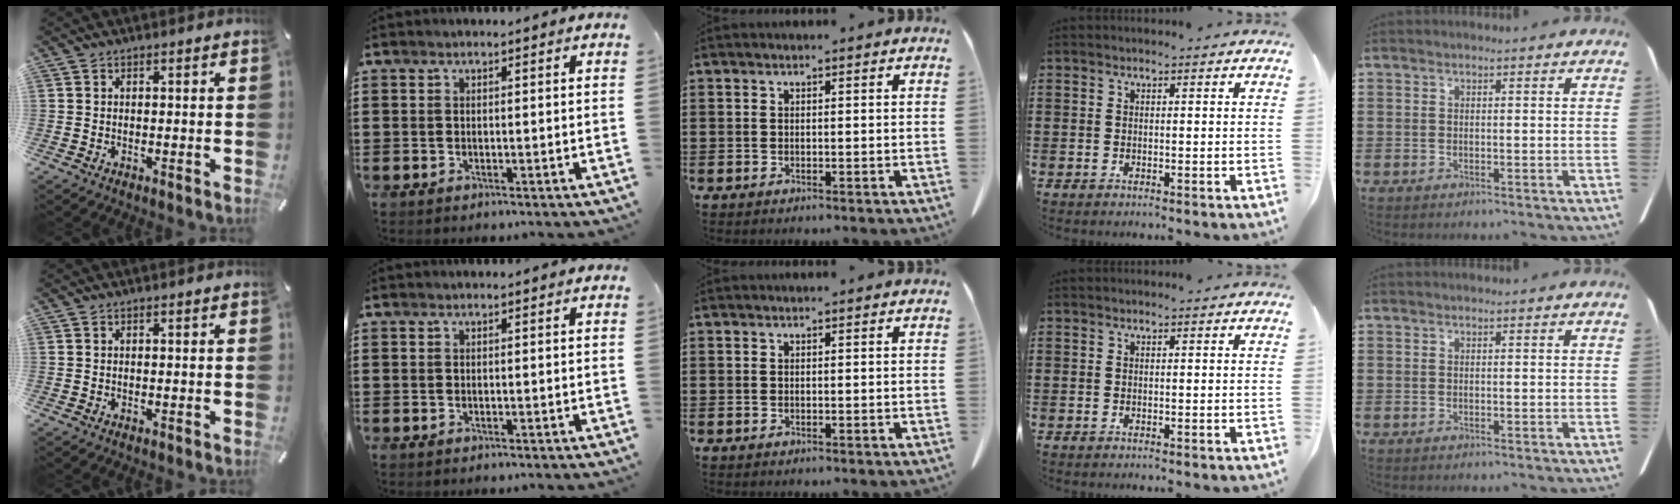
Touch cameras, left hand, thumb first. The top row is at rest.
{}